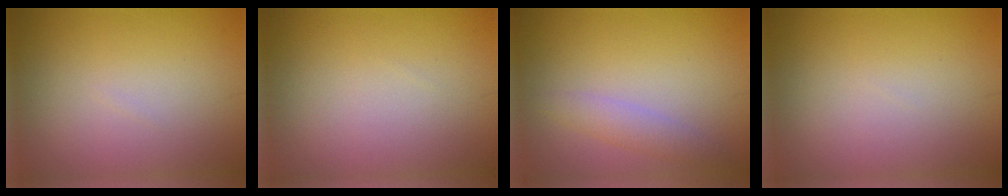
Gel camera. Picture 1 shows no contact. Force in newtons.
{"total": 0.0}
{"total": 2.0, "press": 2.0, "slide": 0.1}
{"total": 0.0}